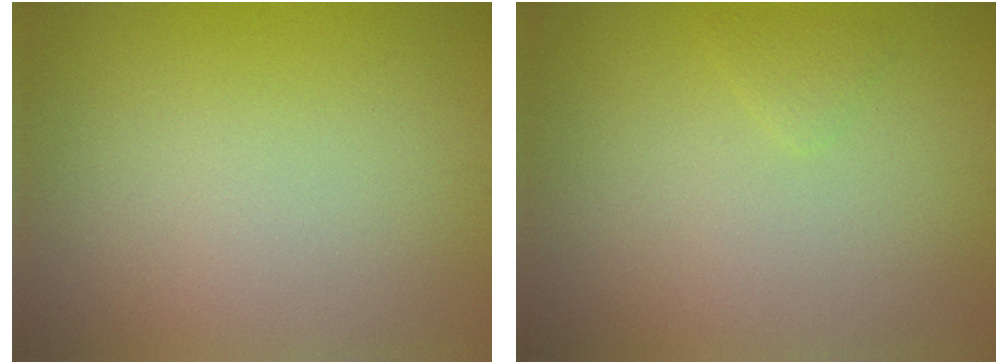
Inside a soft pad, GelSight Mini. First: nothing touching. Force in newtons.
{"total": 0.7, "press": 0.7, "slide": 0.0}